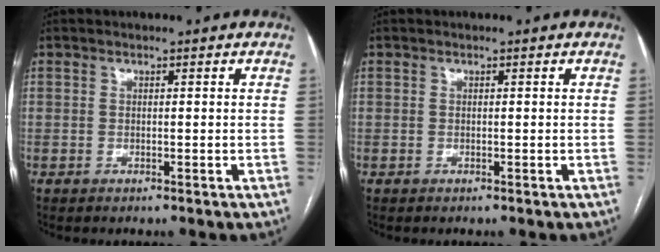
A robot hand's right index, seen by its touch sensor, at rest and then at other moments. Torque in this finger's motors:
{"motor_torque": [0.00, 0.00, 0.00, 0.01]}